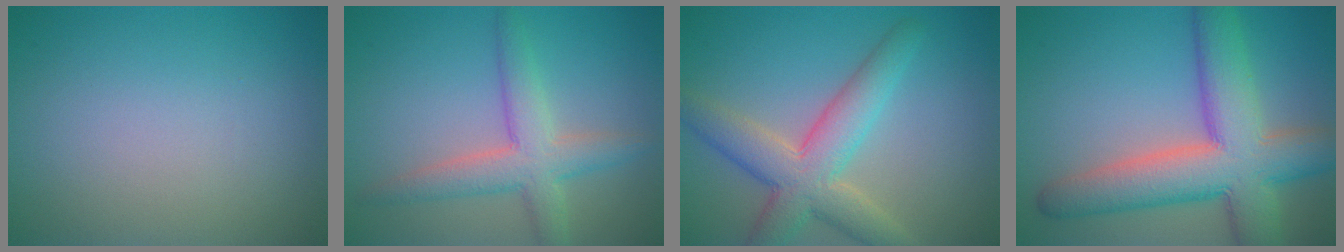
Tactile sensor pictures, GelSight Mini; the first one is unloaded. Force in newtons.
{"total": 4.4, "press": 4.4, "slide": 0.3}
{"total": 6.0, "press": 6.0, "slide": 0.4}
{"total": 10.0, "press": 10.0, "slide": 0.4}